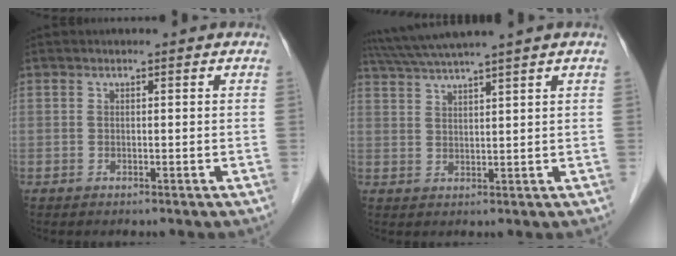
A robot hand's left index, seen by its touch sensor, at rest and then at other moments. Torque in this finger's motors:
{"motor_torque": [0.67, -1.45, 0.86, 0.20]}